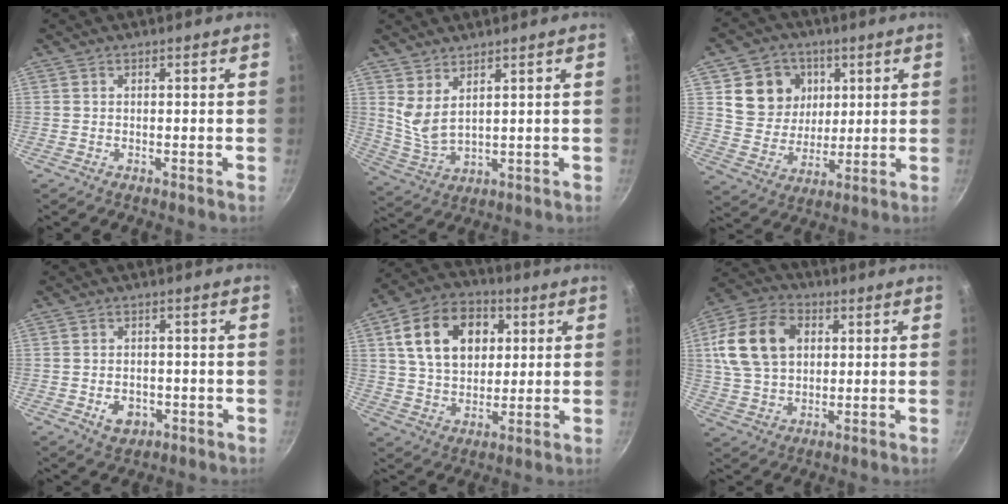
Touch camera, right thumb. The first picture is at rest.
{"total": 5.9, "force": [3.8, 2.3, 3.8], "torque": [-0.069, -0.043, 0.085]}
{"total": 12.6, "force": [3.9, 10.9, 4.8], "torque": [-0.050, -0.018, 0.071]}
{"total": 5.0, "force": [-1.6, 3.7, 3.0], "torque": [-0.034, 0.009, -0.016]}
{"total": 16.7, "force": [4.5, 11.9, 10.8], "torque": [-0.158, 0.007, 0.072]}
{"total": 16.3, "force": [3.7, 11.8, 10.6], "torque": [-0.178, 0.012, 0.061]}